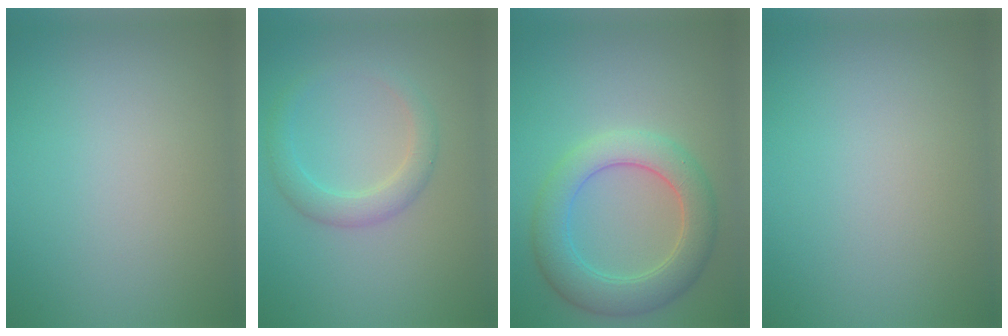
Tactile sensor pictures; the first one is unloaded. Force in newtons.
{"total": 2.6, "press": 2.6, "slide": 0.1}
{"total": 5.7, "press": 5.7, "slide": 0.2}
{"total": 0.0}